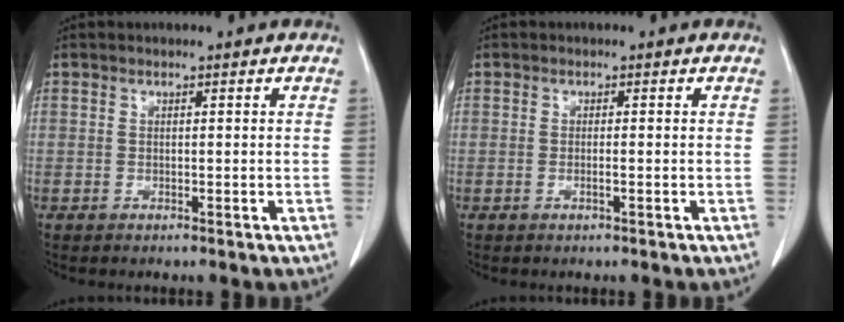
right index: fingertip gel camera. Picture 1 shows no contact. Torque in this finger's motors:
{"motor_torque": [-0.13, 0.08, 0.01, -0.01]}